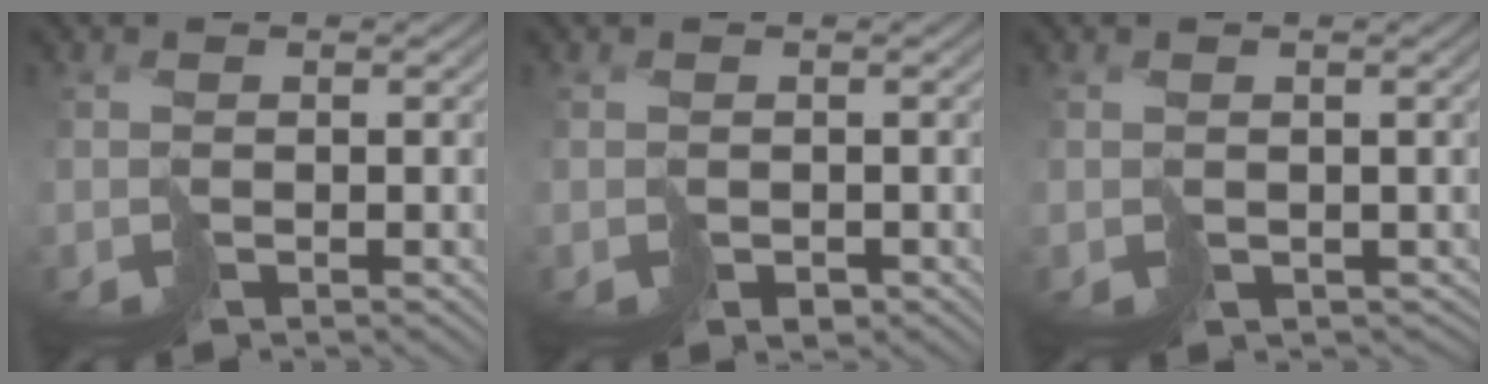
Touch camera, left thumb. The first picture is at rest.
{"total": 1.0, "force": [-0.4, 0.7, 0.5], "torque": [-0.011, -0.007, -0.007]}
{"total": 1.4, "force": [0.2, 1.3, 0.6], "torque": [-0.020, -0.008, 0.005]}